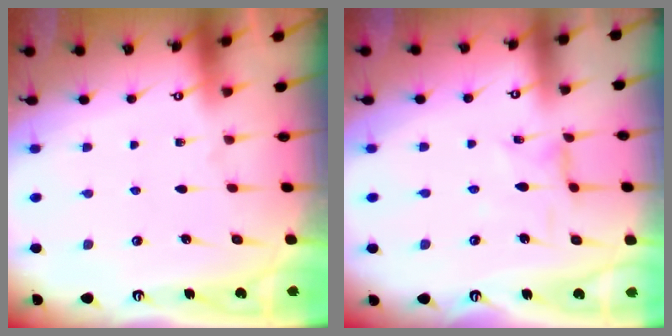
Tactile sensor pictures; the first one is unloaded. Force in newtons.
{"total": 2.2, "press": 2.2, "slide": 0.3}